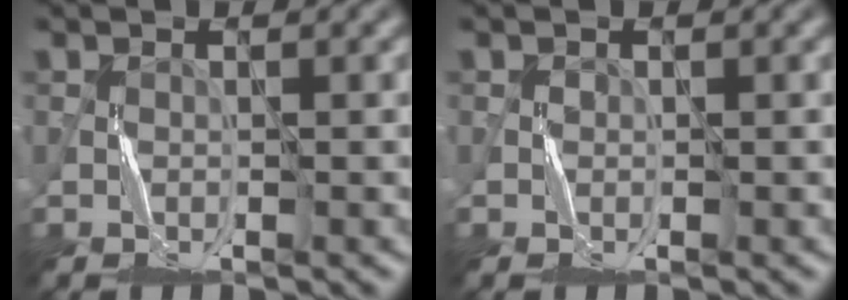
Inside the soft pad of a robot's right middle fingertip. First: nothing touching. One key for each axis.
{"total": 0.6, "fx": -0.1, "fy": 0.5, "fz": 0.1, "tx": -0.003, "ty": 0.002, "tz": -0.002}